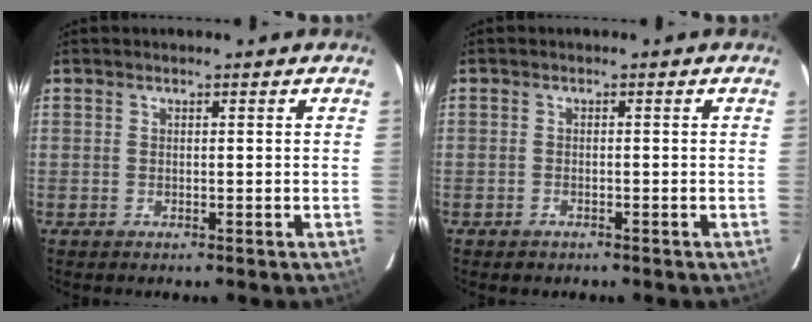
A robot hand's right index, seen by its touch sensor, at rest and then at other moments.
{"total": 1.4, "force": [-1.0, 0.9, 0.1], "torque": [-0.005, 0.001, -0.014]}